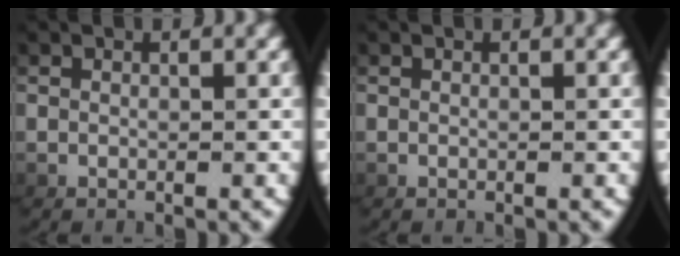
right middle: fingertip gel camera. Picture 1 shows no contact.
{"total": 0.0}